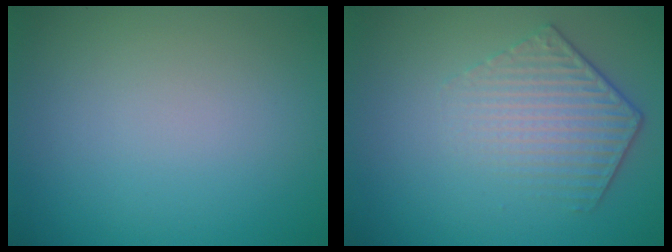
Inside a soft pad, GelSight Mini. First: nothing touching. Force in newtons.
{"total": 4.4, "press": 3.0, "slide": 3.1}